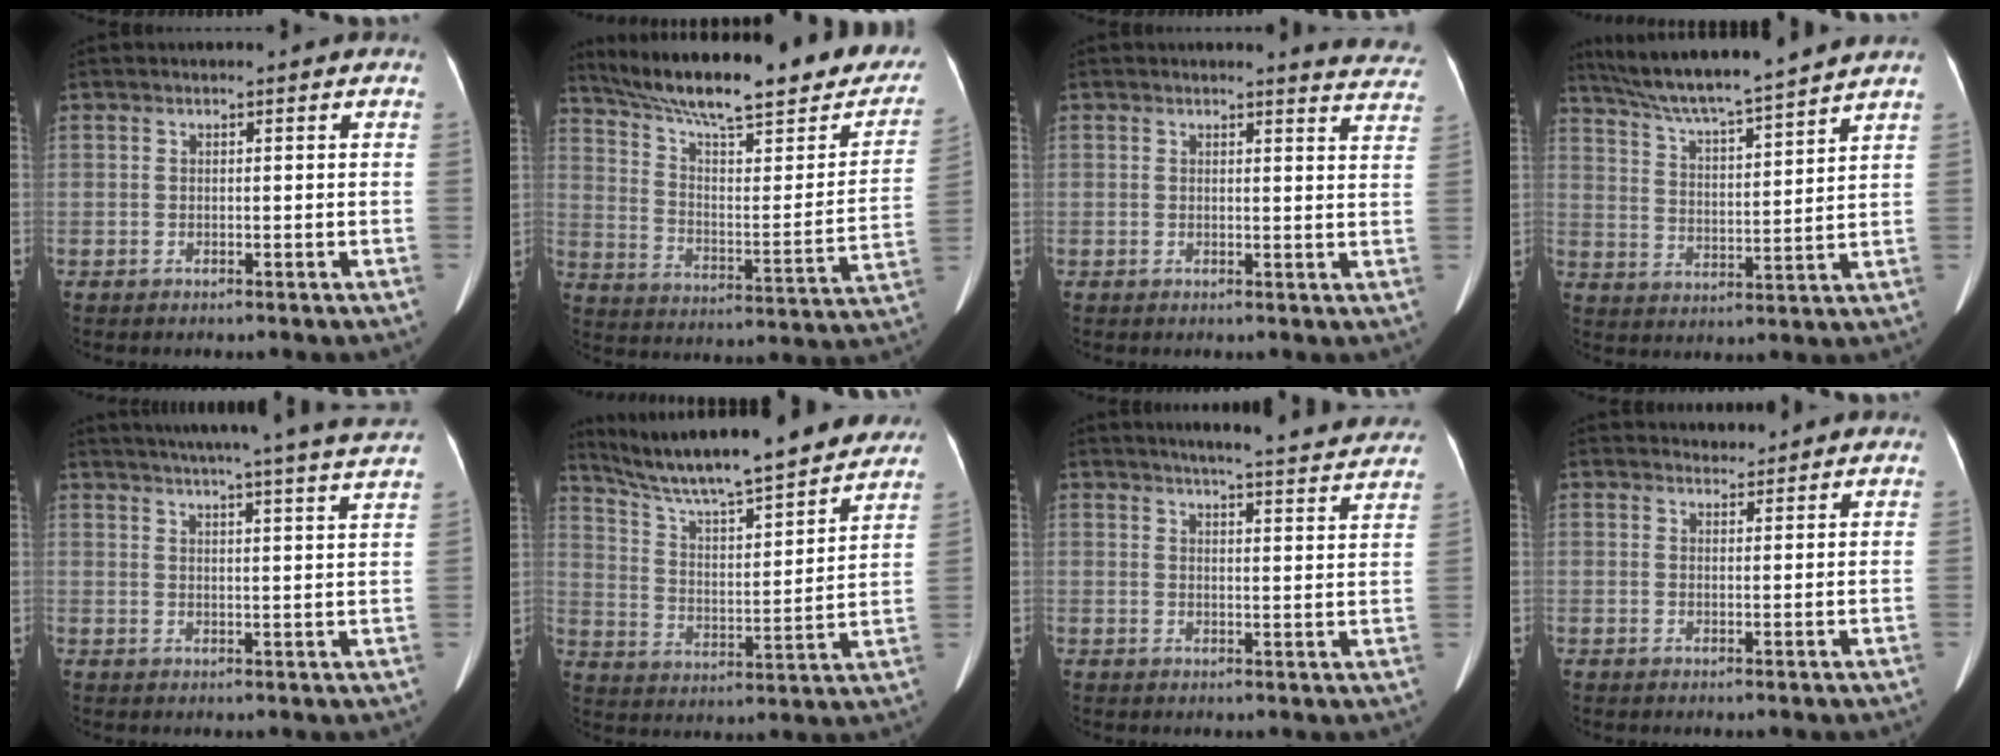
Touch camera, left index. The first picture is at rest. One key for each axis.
{"total": 28.3, "fx": 22.8, "fy": 4.9, "fz": 16.1, "tx": -0.251, "ty": -0.021, "tz": 0.316}
{"total": 7.3, "fx": 7.2, "fy": 0.6, "fz": 0.8, "tx": 0.011, "ty": -0.042, "tz": 0.048}
{"total": 15.0, "fx": 13.5, "fy": -0.9, "fz": 6.5, "tx": -0.120, "ty": 0.007, "tz": 0.218}
{"total": 23.4, "fx": 21.3, "fy": -1.1, "fz": 9.6, "tx": -0.151, "ty": -0.026, "tz": 0.262}
{"total": 23.3, "fx": 20.7, "fy": 2.7, "fz": 10.4, "tx": -0.178, "ty": -0.002, "tz": 0.307}
{"total": 17.0, "fx": 15.7, "fy": 1.2, "fz": 6.3, "tx": -0.079, "ty": -0.015, "tz": 0.182}
{"total": 2.0, "fx": 1.9, "fy": 0.5, "fz": -0.3, "tx": -0.003, "ty": 0.006, "tz": 0.030}